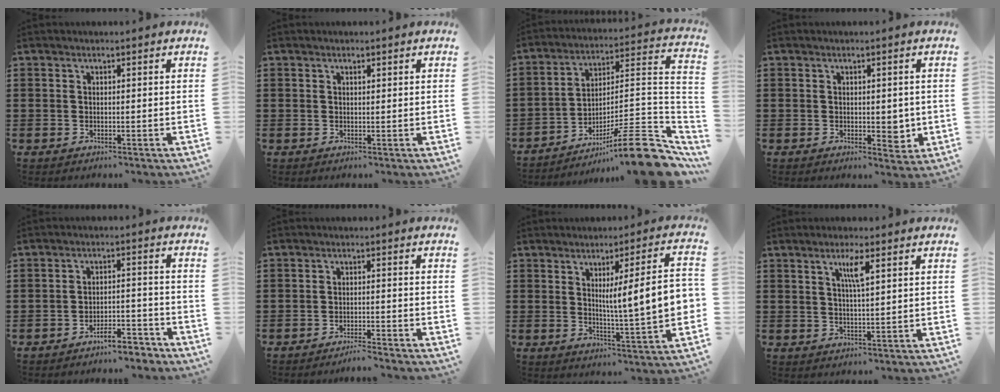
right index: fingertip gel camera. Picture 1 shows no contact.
{"total": 0.5, "force": [0.3, 0.2, 0.4], "torque": [-0.008, 0.001, 0.006]}
{"total": 13.1, "force": [-8.7, 1.5, 9.6], "torque": [-0.131, 0.021, -0.154]}
{"total": 2.9, "force": [-0.1, 1.7, 2.3], "torque": [-0.037, 0.002, -0.004]}
{"total": 4.6, "force": [-4.3, 0.7, 1.5], "torque": [-0.025, 0.008, -0.084]}
{"total": 2.4, "force": [-2.3, -0.6, 0.5], "torque": [-0.011, -0.003, -0.046]}
{"total": 10.0, "force": [1.4, 1.0, 9.9], "torque": [-0.156, -0.011, 0.014]}
{"total": 3.5, "force": [1.6, 0.3, 3.0], "torque": [-0.064, 0.001, 0.025]}